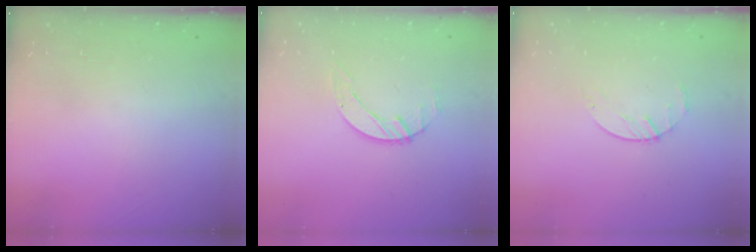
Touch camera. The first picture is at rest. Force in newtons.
{"total": 2.6, "press": 2.6, "slide": 0.3}
{"total": 2.2, "press": 2.2, "slide": 0.3}